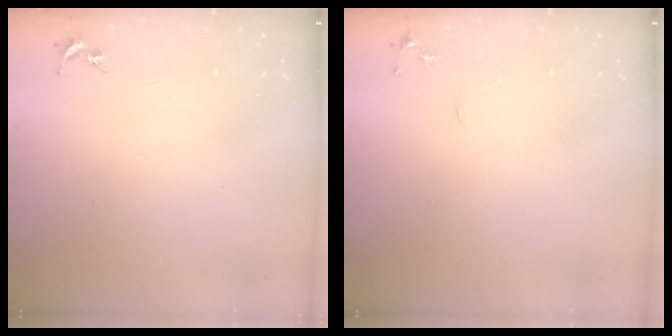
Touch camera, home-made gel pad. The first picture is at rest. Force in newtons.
{"total": 5.7, "press": 5.6, "slide": 0.6}